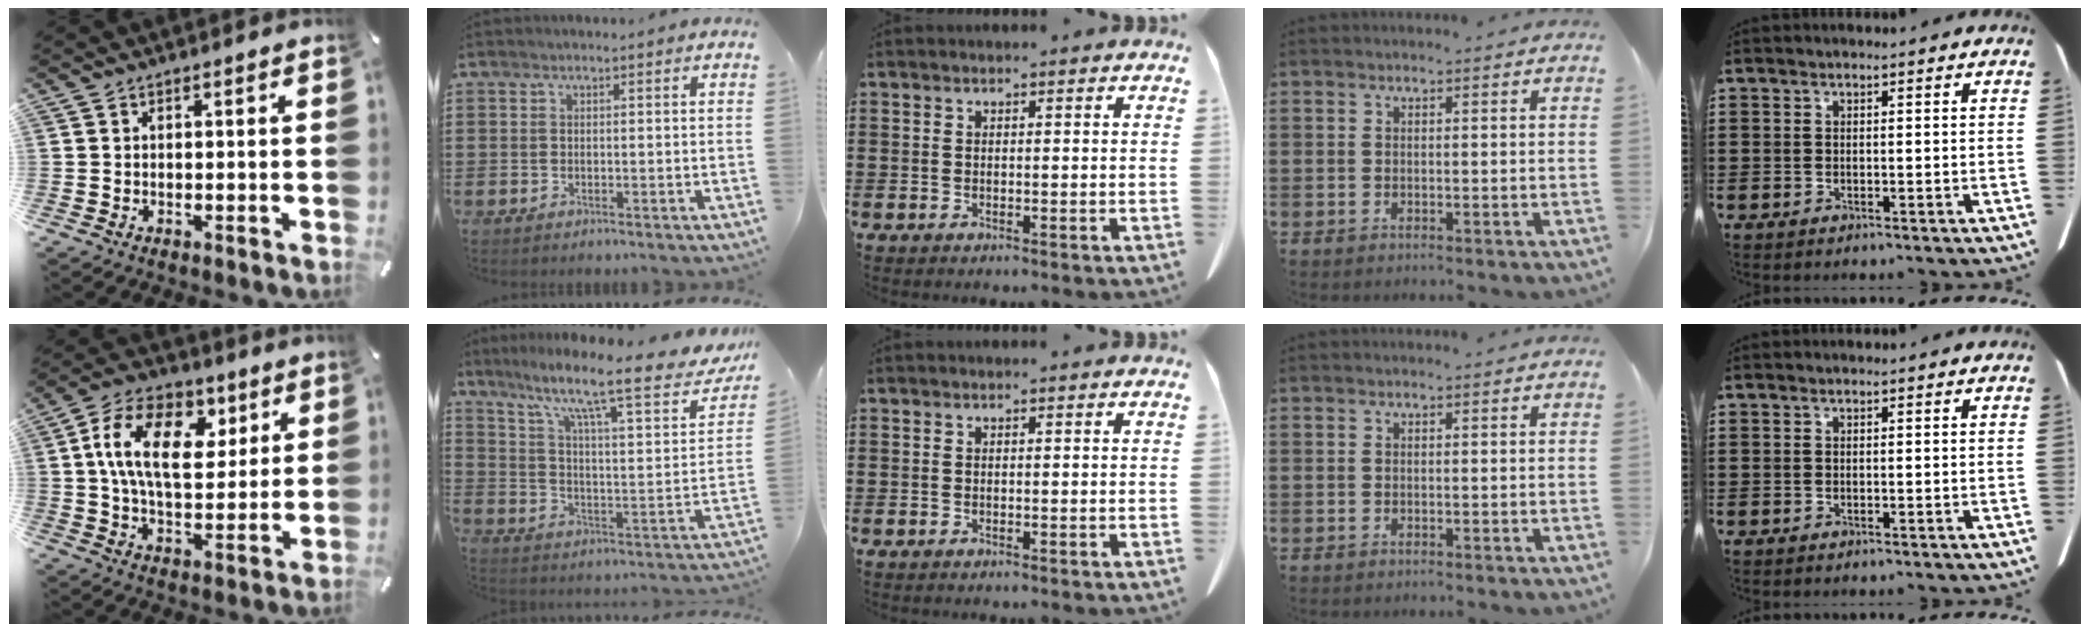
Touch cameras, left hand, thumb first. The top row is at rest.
{"thumb": {"total": 16.8, "force": [5.2, 10.4, 12.1], "torque": [-0.214, 0.003, 0.092]}, "index": {"total": 12.0, "force": [8.7, 1.6, 8.1], "torque": [-0.155, -0.062, 0.133]}}